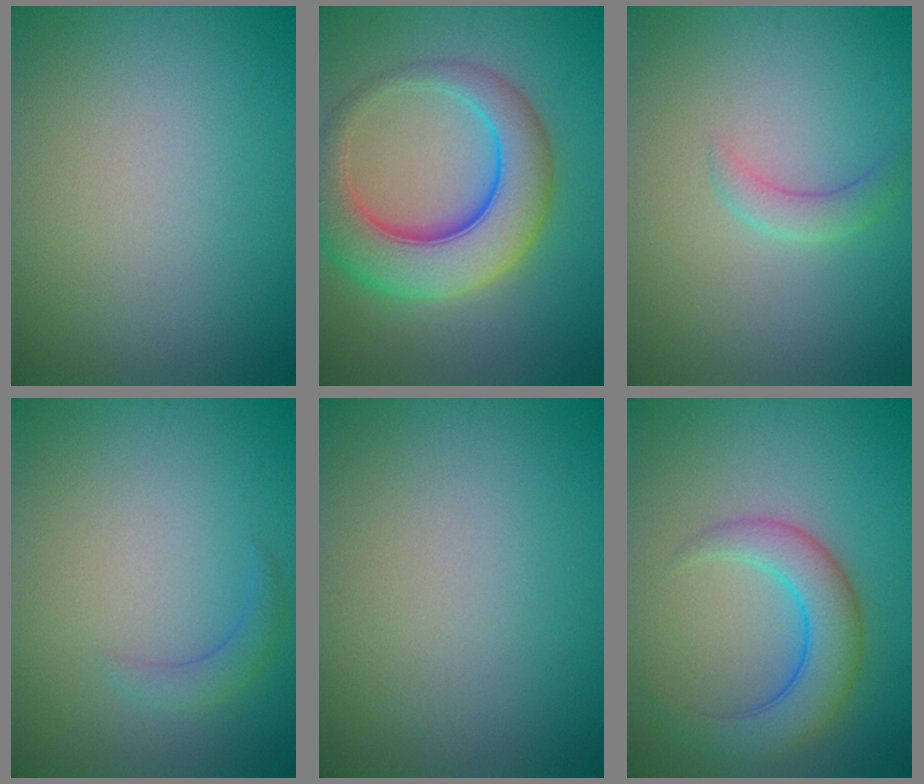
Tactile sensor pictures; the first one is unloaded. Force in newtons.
{"total": 8.4, "press": 8.4, "slide": 0.2}
{"total": 1.6, "press": 1.6, "slide": 0.1}
{"total": 1.6, "press": 1.6, "slide": 0.0}
{"total": 0.0}
{"total": 4.9, "press": 4.9, "slide": 0.3}